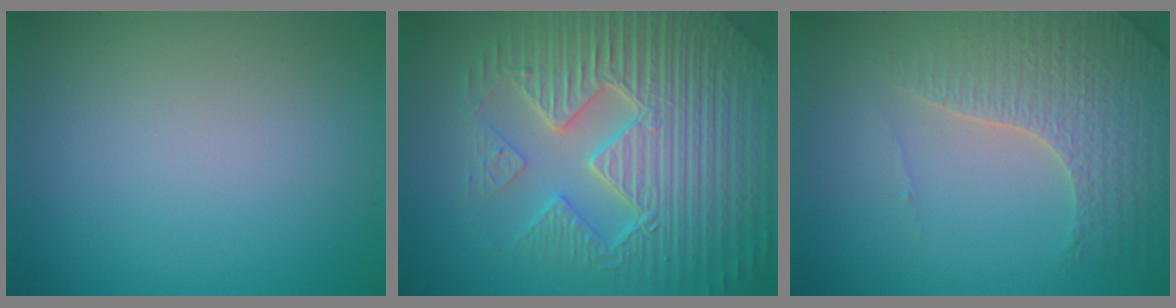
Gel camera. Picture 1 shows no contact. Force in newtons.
{"total": 9.7, "press": 6.8, "slide": 6.9}
{"total": 4.2, "press": 3.7, "slide": 1.8}